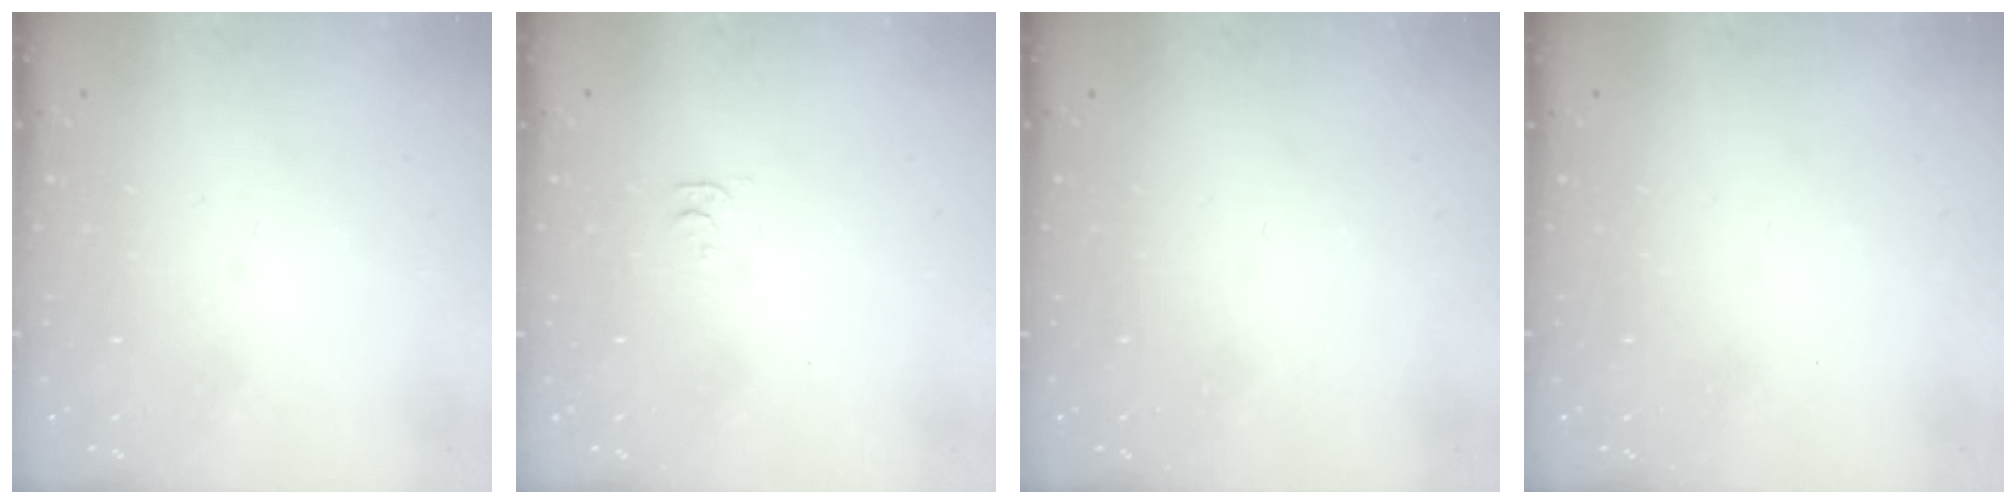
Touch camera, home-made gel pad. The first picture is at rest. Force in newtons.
{"total": 3.4, "press": 3.4, "slide": 0.5}
{"total": 0.0}
{"total": 0.0}